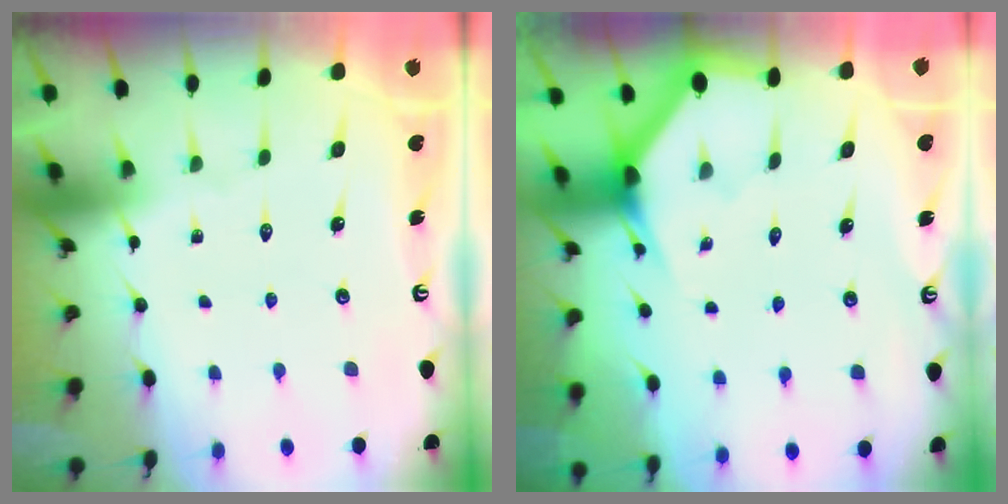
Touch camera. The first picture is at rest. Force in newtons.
{"total": 2.7, "press": 2.7, "slide": 0.1}